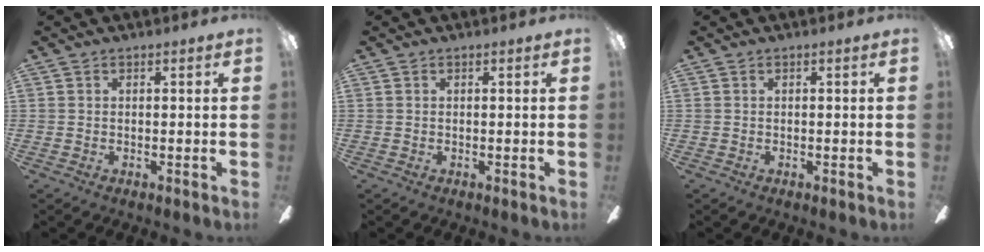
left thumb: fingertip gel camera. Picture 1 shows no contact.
{"total": 0.0}
{"total": 0.0}